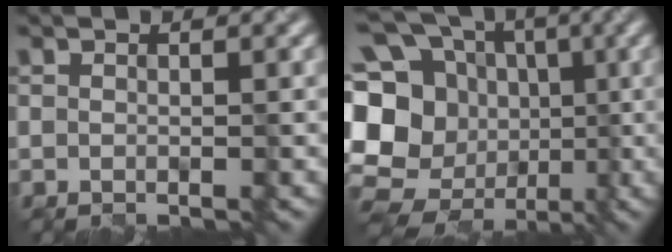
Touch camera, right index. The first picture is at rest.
{"total": 19.6, "force": [-3.7, 17.5, 8.0], "torque": [-0.183, 0.020, -0.087]}